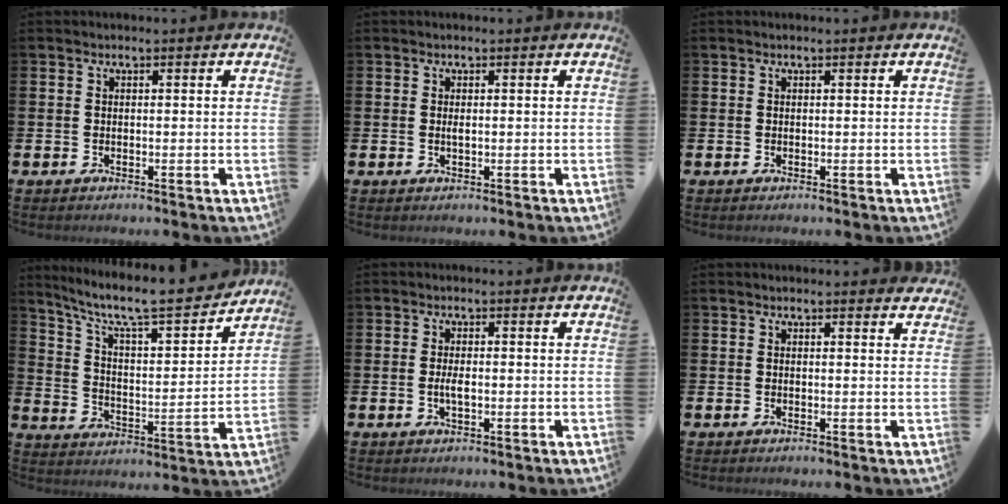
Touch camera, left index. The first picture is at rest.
{"total": 0.6, "force": [0.1, 0.2, 0.6], "torque": [-0.016, 0.002, 0.002]}
{"total": 0.0}
{"total": 9.5, "force": [8.2, 1.6, 4.5], "torque": [-0.109, -0.063, 0.133]}
{"total": 2.1, "force": [-0.2, 0.8, 1.9], "torque": [-0.032, 0.000, -0.006]}
{"total": 0.8, "force": [0.8, 0.1, 0.1], "torque": [0.006, -0.001, 0.013]}